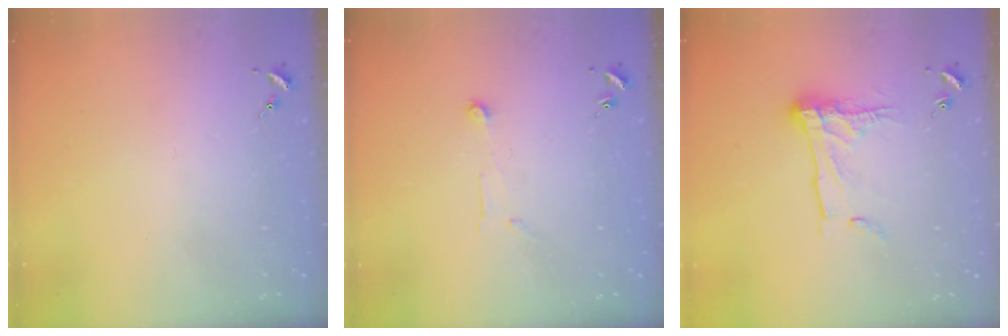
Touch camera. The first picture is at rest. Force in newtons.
{"total": 5.3, "press": 5.3, "slide": 0.2}
{"total": 13.3, "press": 13.3, "slide": 1.1}